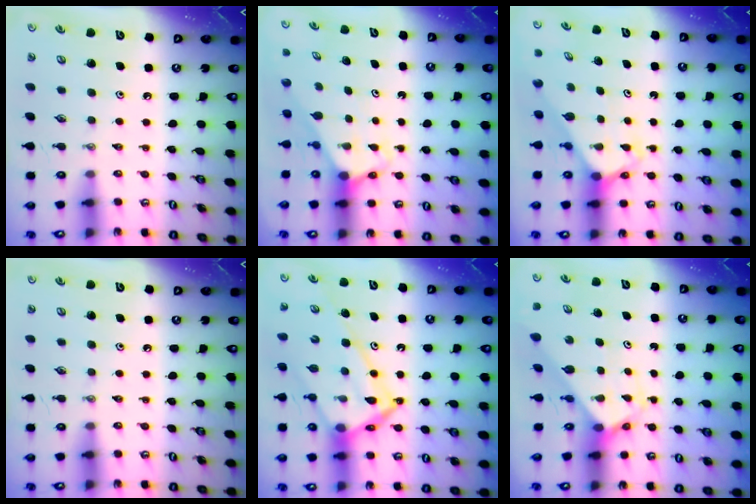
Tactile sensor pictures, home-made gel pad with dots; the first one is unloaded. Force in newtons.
{"total": 2.8, "press": 2.8, "slide": 0.1}
{"total": 2.7, "press": 2.7, "slide": 0.2}
{"total": 0.0}
{"total": 20.0, "press": 19.9, "slide": 1.7}
{"total": 2.6, "press": 2.6, "slide": 0.2}